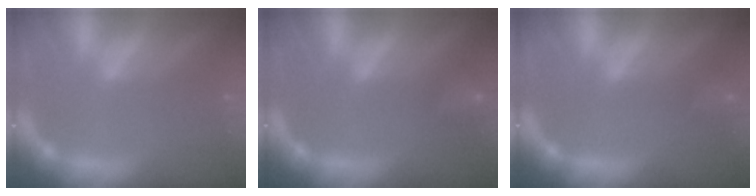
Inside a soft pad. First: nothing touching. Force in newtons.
{"total": 3.4}
{"total": 2.9}